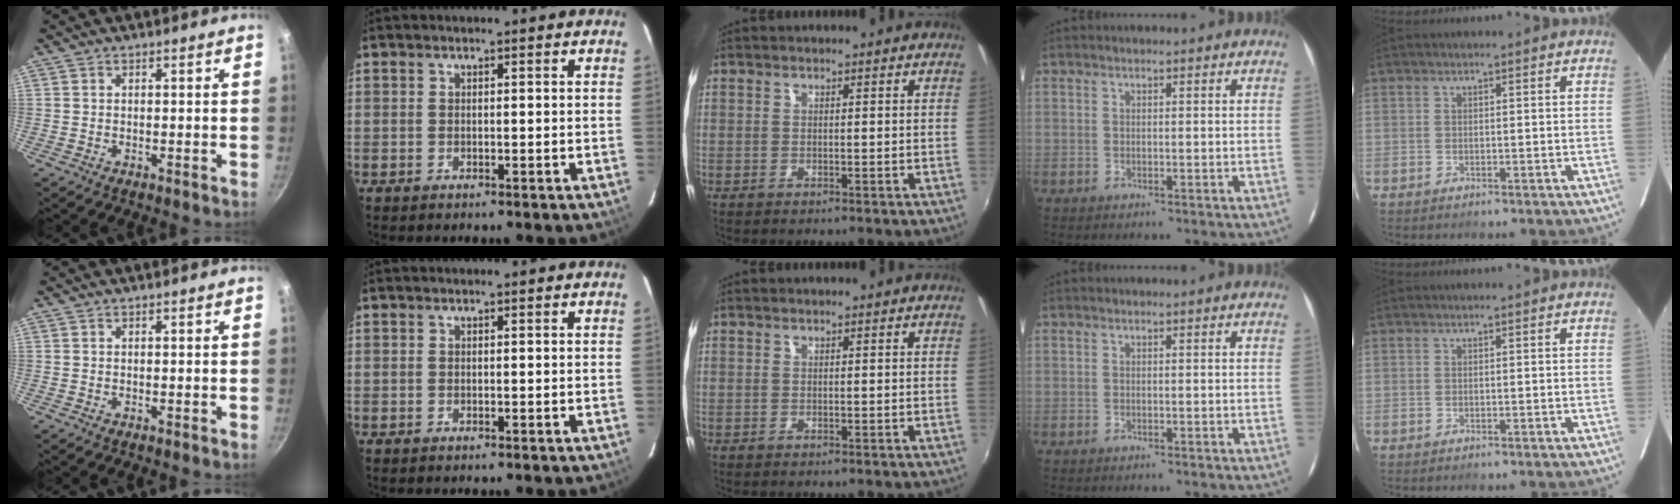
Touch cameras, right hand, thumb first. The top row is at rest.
{}